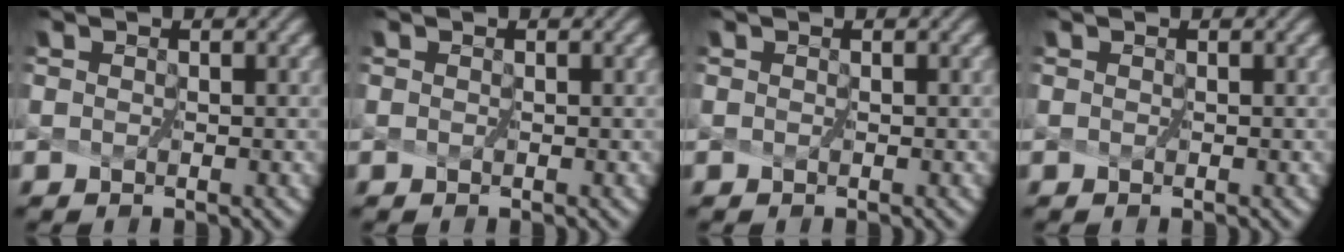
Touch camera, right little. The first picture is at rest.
{"total": 0.0}
{"total": 0.0}
{"total": 0.0}